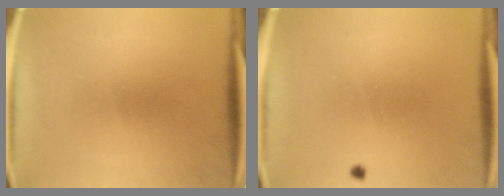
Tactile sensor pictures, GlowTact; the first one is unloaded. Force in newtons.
{"total": 0.5}